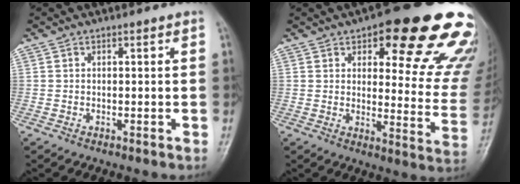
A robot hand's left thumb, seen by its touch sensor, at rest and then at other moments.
{"total": 24.2, "force": [14.4, 8.1, 17.6], "torque": [-0.170, -0.063, 0.176]}